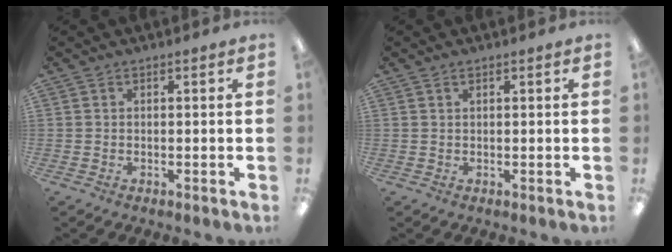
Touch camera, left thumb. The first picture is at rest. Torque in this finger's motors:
{"motor_torque": [-0.03, 0.01, -0.30, 0.12, 0.01]}